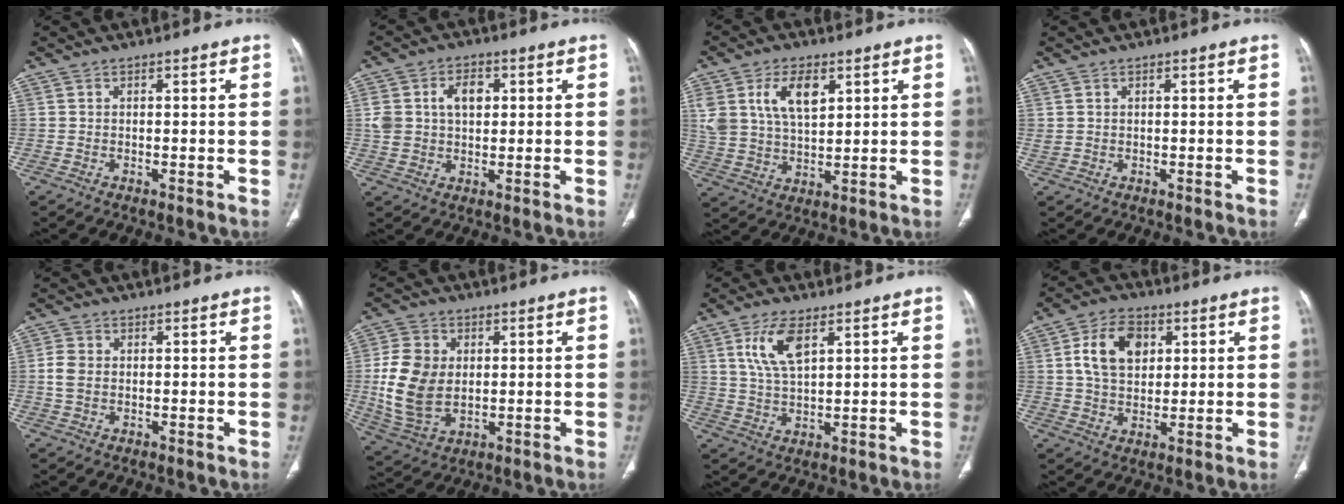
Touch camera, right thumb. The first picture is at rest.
{"total": 8.1, "force": [1.8, 5.7, 5.6], "torque": [-0.088, 0.009, 0.037]}
{"total": 10.9, "force": [4.5, 6.2, 7.8], "torque": [-0.138, -0.011, 0.094]}
{"total": 0.8, "force": [0.3, 0.6, 0.4], "torque": [-0.006, 0.003, 0.009]}
{"total": 3.5, "force": [0.2, 2.6, 2.4], "torque": [-0.052, 0.007, 0.003]}
{"total": 12.7, "force": [0.6, 9.1, 8.9], "torque": [-0.169, -0.006, 0.022]}
{"total": 7.8, "force": [3.4, 3.3, 6.1], "torque": [-0.121, -0.013, 0.072]}
{"total": 10.5, "force": [2.9, 7.2, 7.1], "torque": [-0.106, -0.002, 0.052]}